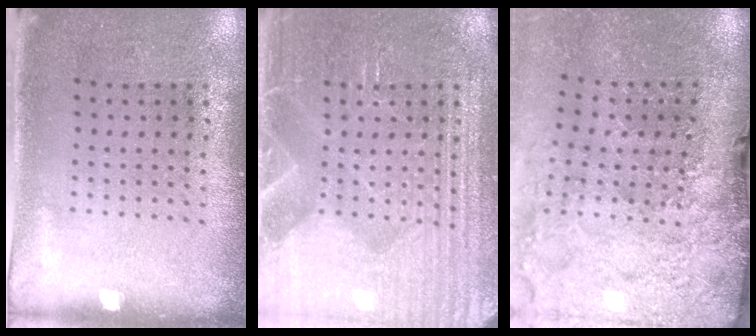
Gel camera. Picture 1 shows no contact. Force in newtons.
{"total": 6.6, "press": 6.6, "slide": 1.0}
{"total": 4.7, "press": 3.6, "slide": 2.9}